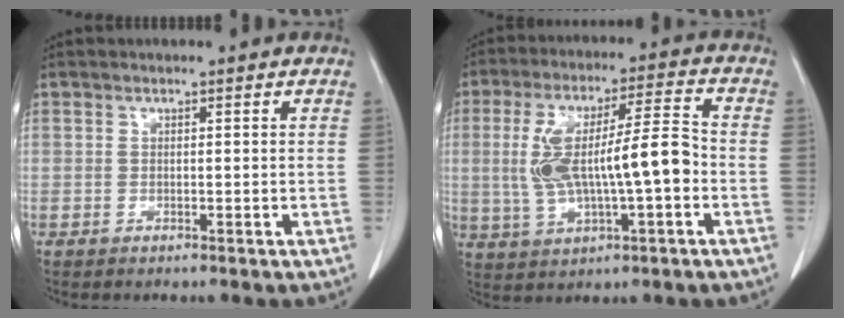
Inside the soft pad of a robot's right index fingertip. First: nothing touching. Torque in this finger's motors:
{"motor_torque": [0.79, 0.22, 0.53, 0.13]}